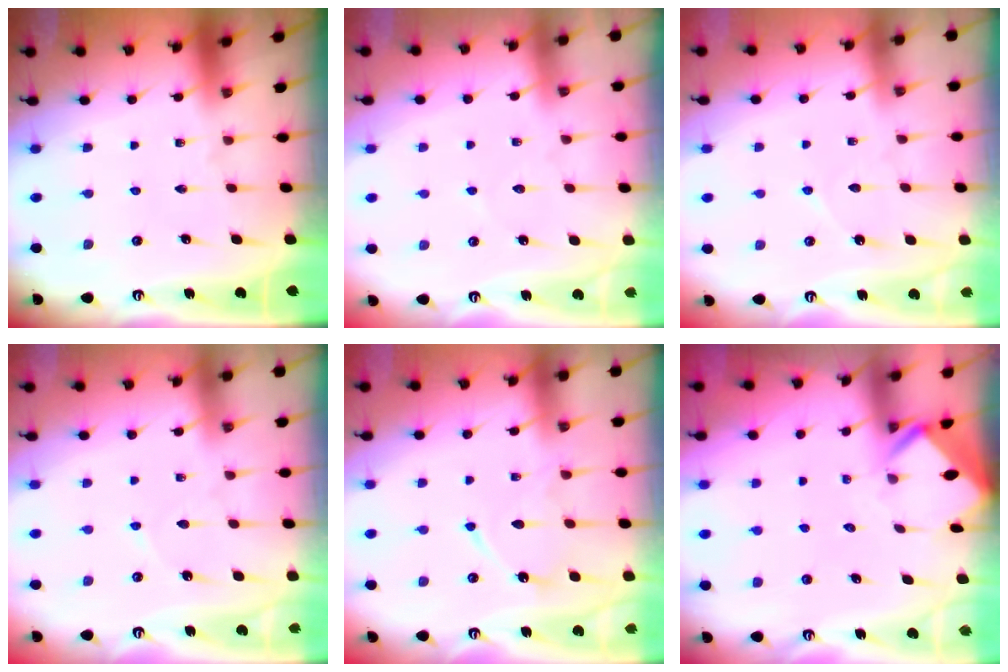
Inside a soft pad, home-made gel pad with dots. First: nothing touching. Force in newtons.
{"total": 4.9, "press": 4.9, "slide": 0.7}
{"total": 4.0, "press": 4.0, "slide": 0.4}
{"total": 3.4, "press": 3.3, "slide": 0.5}
{"total": 10.4, "press": 10.3, "slide": 0.9}
{"total": 2.6, "press": 2.6, "slide": 0.1}